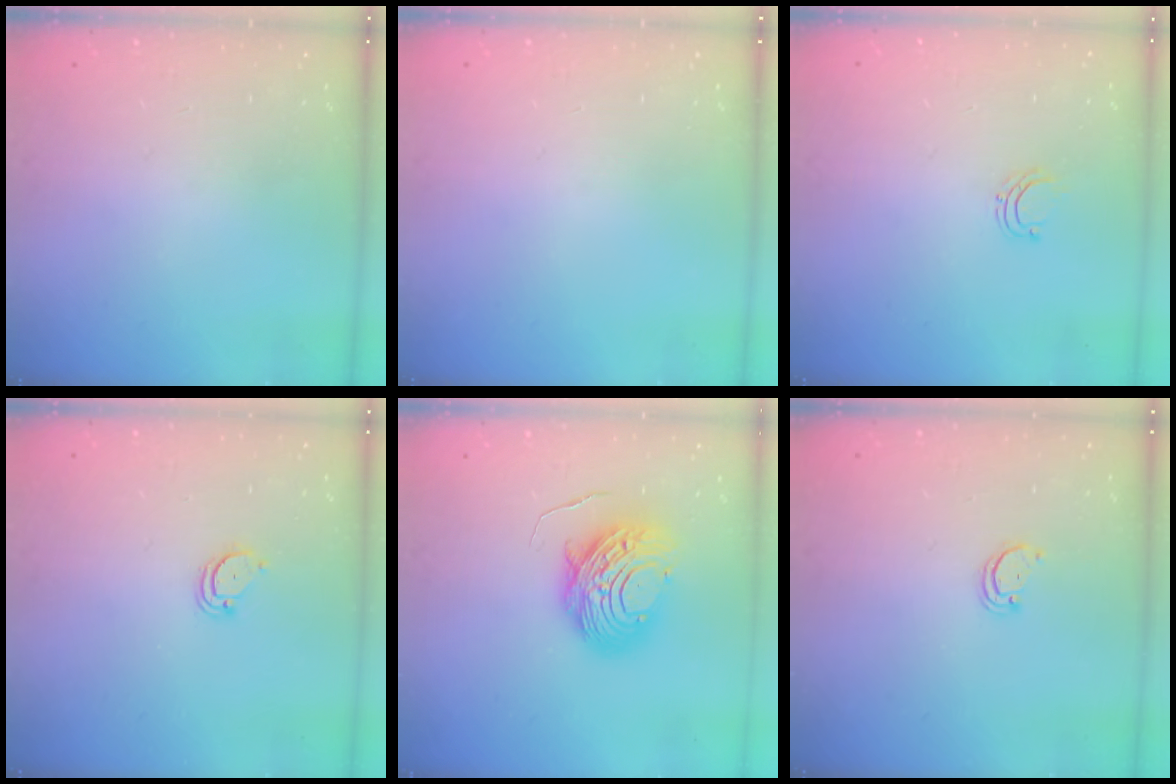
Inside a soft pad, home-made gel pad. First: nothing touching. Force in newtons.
{"total": 0.0}
{"total": 4.3, "press": 4.3, "slide": 0.3}
{"total": 2.1, "press": 2.1, "slide": 0.2}
{"total": 12.8, "press": 12.7, "slide": 1.1}
{"total": 1.5, "press": 1.5, "slide": 0.1}